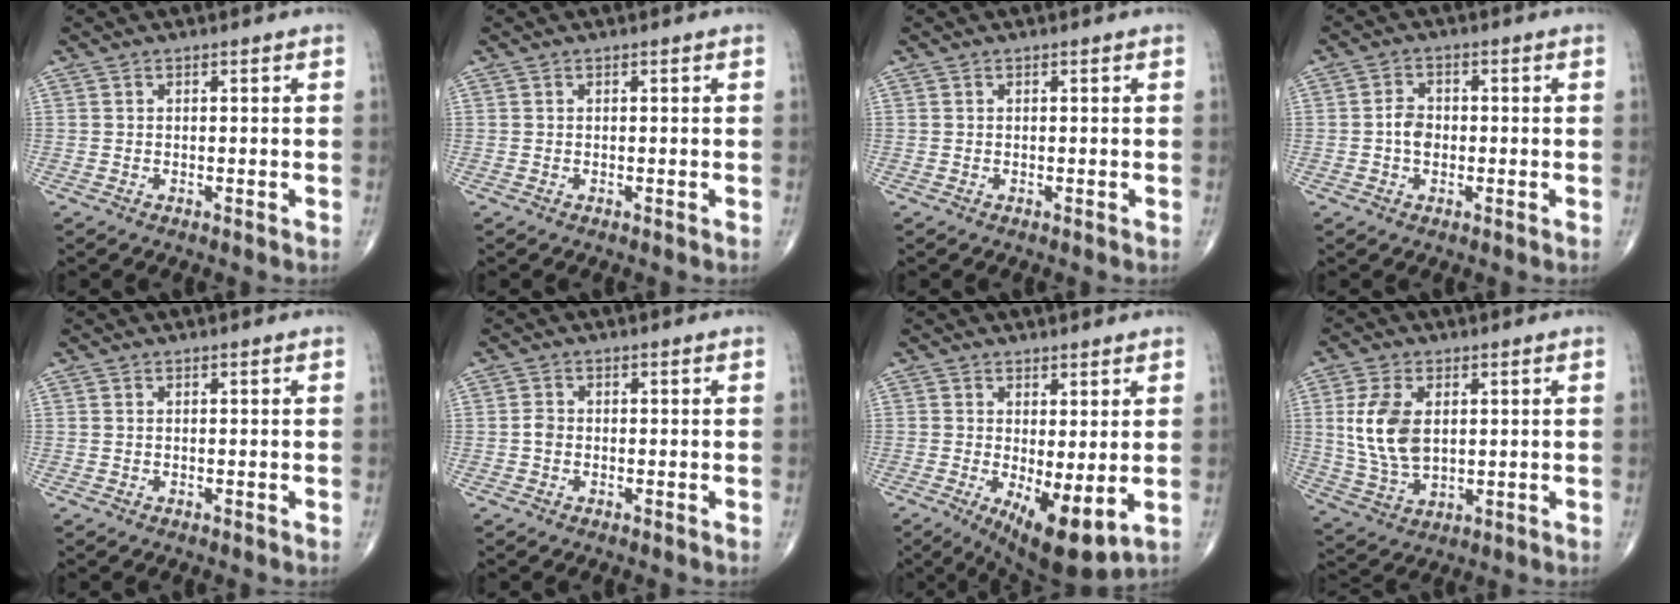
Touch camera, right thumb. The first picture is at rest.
{"total": 0.0}
{"total": 0.0}
{"total": 3.6, "force": [-0.4, 2.7, 2.4], "torque": [-0.033, 0.009, -0.012]}
{"total": 0.0}
{"total": 1.5, "force": [-0.4, 1.2, 0.9], "torque": [-0.012, 0.003, -0.009]}
{"total": 9.6, "force": [-1.5, 3.4, 8.8], "torque": [-0.139, -0.023, -0.011]}
{"total": 11.3, "force": [2.0, 6.8, 8.9], "torque": [-0.174, -0.010, 0.047]}